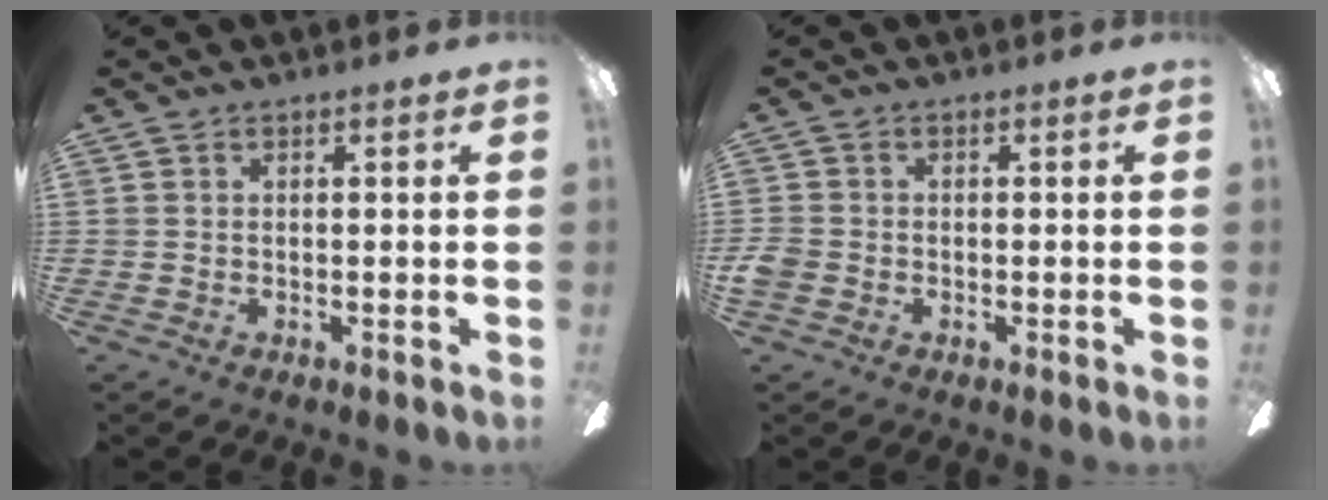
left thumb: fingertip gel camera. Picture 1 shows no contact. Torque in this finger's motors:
{"motor_torque": [-0.14, 0.51, 0.30, -0.36, 0.00]}